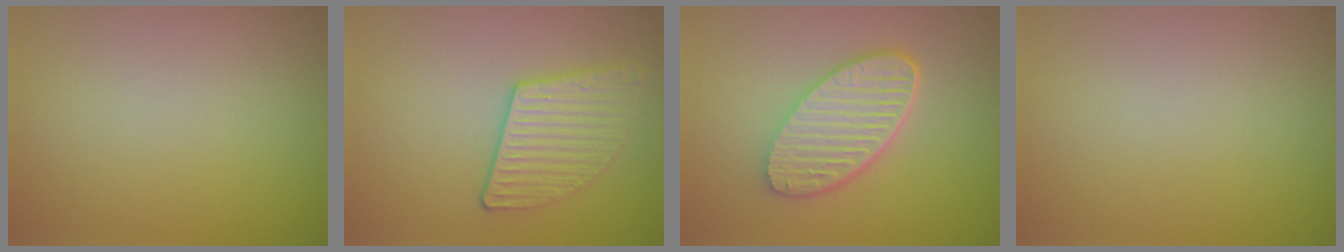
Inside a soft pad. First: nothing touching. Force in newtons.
{"total": 3.0, "press": 2.9, "slide": 0.7}
{"total": 5.5, "press": 4.4, "slide": 3.3}
{"total": 0.0}